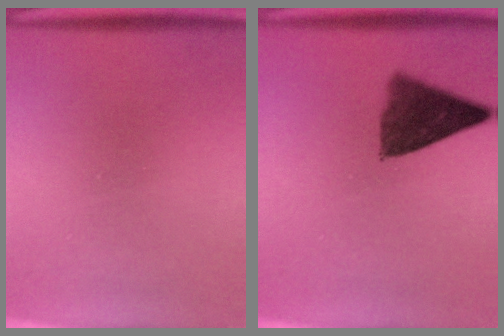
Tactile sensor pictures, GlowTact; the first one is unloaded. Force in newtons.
{"total": 8.5}